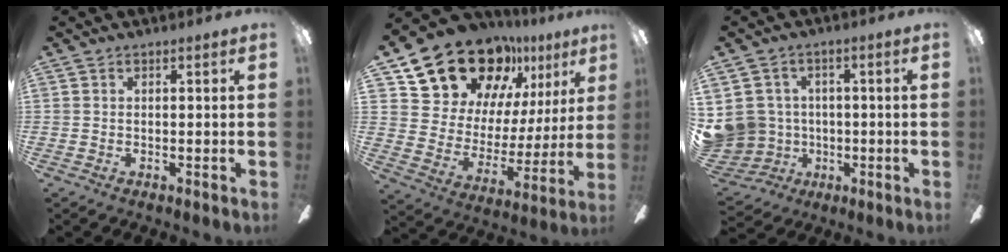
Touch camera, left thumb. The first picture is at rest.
{"total": 19.9, "force": [15.6, 10.6, 6.4], "torque": [-0.119, -0.114, 0.294]}
{"total": 9.9, "force": [-0.3, 9.6, 2.1], "torque": [-0.078, 0.005, 0.006]}